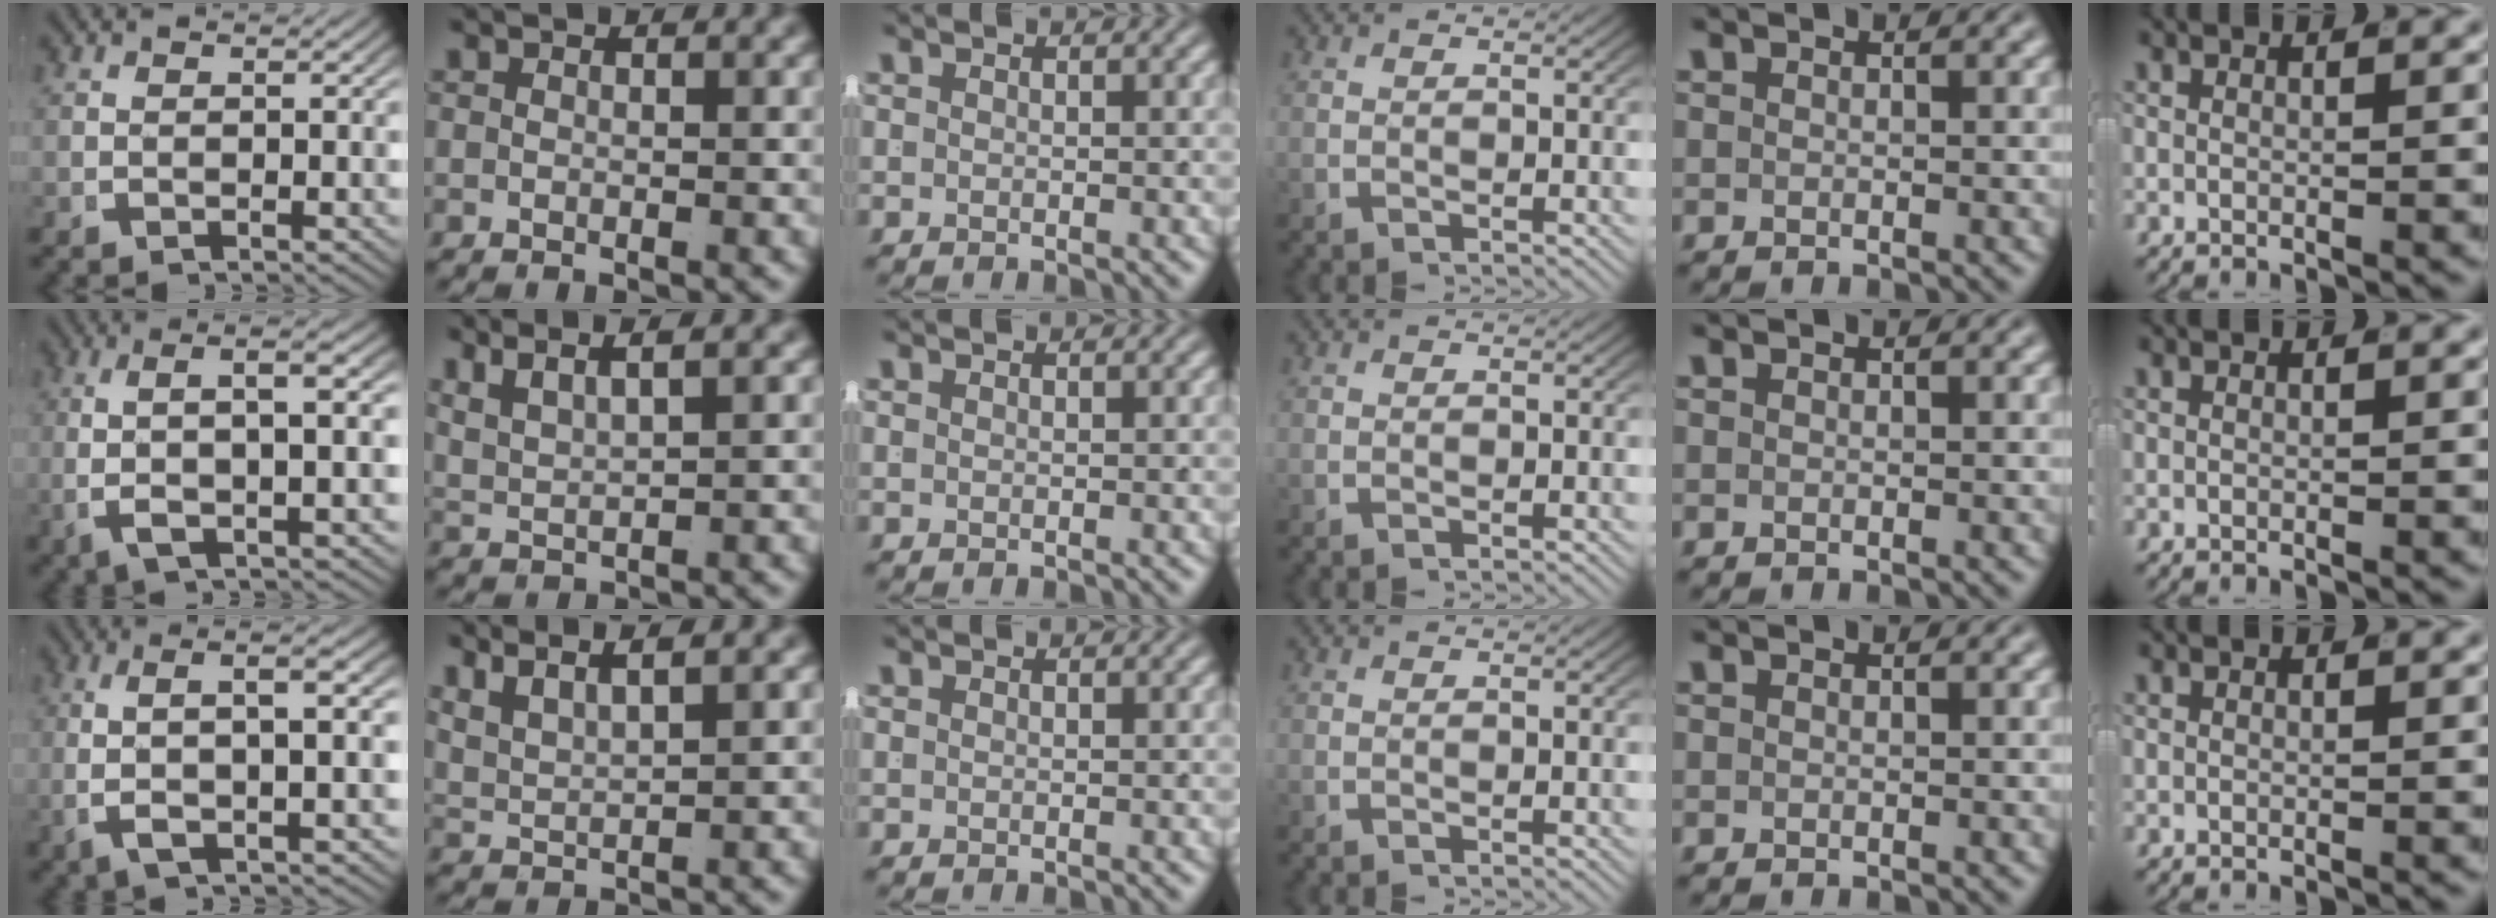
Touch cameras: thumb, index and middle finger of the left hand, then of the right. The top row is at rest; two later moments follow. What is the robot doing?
{"motion": "lift_and_place", "object": "jacket"}